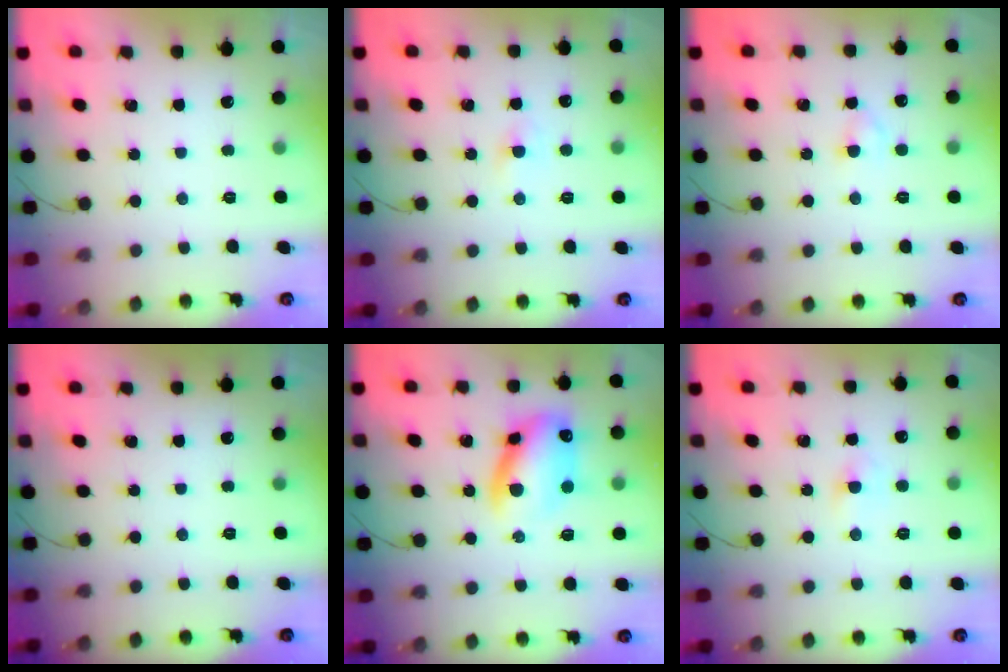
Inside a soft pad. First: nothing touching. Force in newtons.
{"total": 2.2, "press": 2.1, "slide": 0.8}
{"total": 1.6, "press": 1.4, "slide": 0.9}
{"total": 0.0}
{"total": 12.5, "press": 12.3, "slide": 2.5}
{"total": 3.8, "press": 3.6, "slide": 1.2}